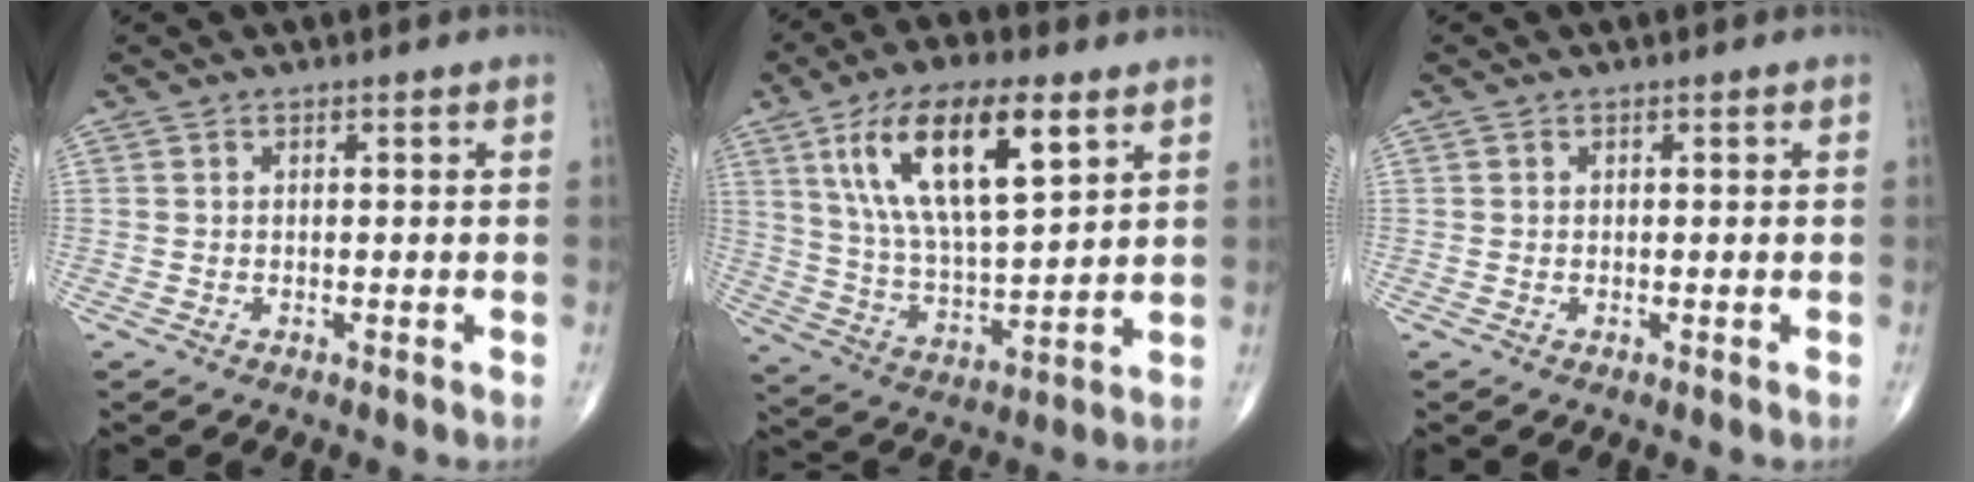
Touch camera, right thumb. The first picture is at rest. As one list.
[{"total": 19.6, "force": [8.6, 7.3, 16.1], "torque": [-0.276, -0.023, 0.159]}, {"total": 0.0}]